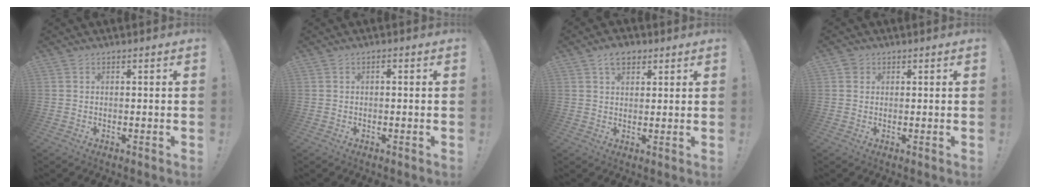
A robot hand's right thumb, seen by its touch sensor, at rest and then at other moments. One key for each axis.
{"total": 0.7, "fx": -0.5, "fy": 0.2, "fz": 0.4, "tx": -0.015, "ty": 0.007, "tz": -0.010}
{"total": 5.2, "fx": 3.1, "fy": 3.3, "fz": 2.7, "tx": -0.042, "ty": -0.005, "tz": 0.055}
{"total": 1.8, "fx": 1.0, "fy": 1.5, "fz": 0.4, "tx": -0.005, "ty": -0.002, "tz": 0.018}